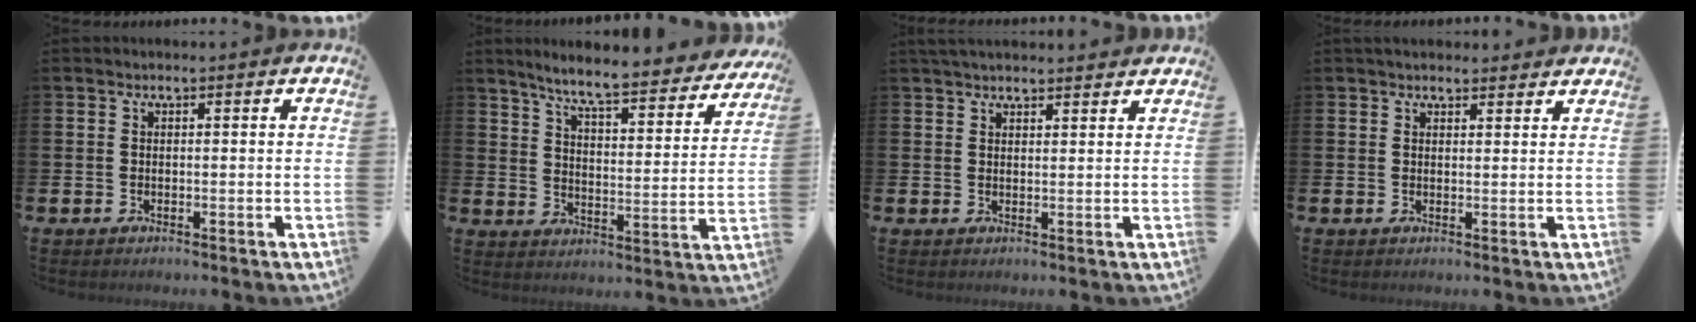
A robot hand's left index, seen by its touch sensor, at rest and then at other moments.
{"total": 7.2, "force": [6.5, 0.5, 3.0], "torque": [-0.080, -0.047, 0.107]}
{"total": 2.7, "force": [2.6, 0.6, 0.6], "torque": [-0.009, -0.009, 0.046]}
{"total": 2.1, "force": [2.0, 0.6, 0.2], "torque": [0.002, -0.007, 0.035]}